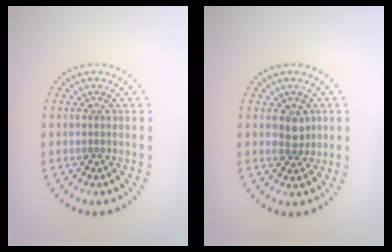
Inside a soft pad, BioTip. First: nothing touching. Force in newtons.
{"total": 2.0, "press": 1.8, "slide": 0.8}